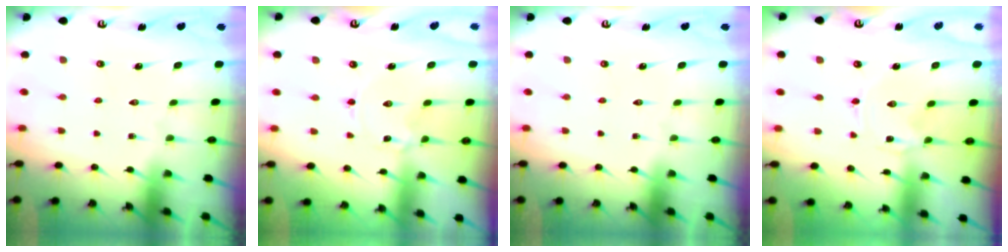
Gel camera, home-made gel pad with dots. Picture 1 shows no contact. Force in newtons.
{"total": 1.1, "press": 1.1, "slide": 0.2}
{"total": 0.0}
{"total": 0.0}